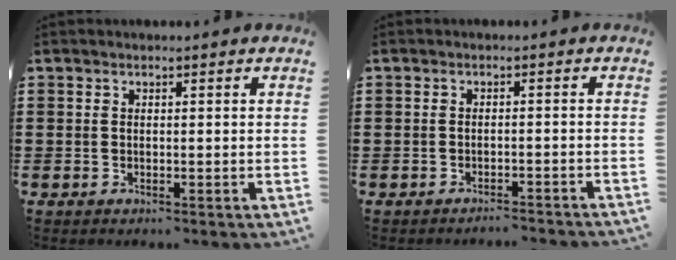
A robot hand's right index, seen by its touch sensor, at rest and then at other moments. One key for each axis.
{"total": 1.7, "fx": -1.7, "fy": -0.1, "fz": 0.1, "tx": -0.005, "ty": 0.001, "tz": -0.036}